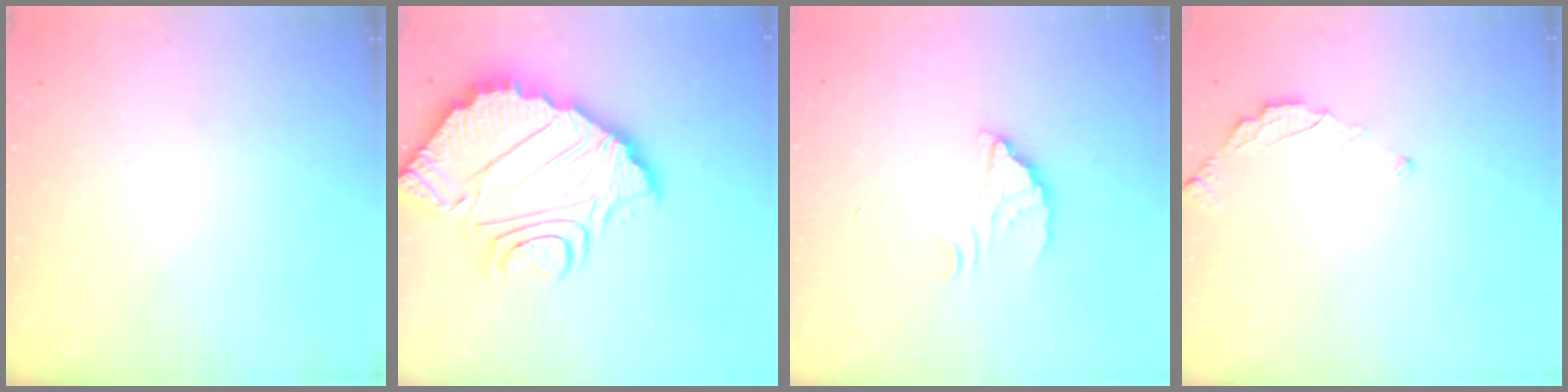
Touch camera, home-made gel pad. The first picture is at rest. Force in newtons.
{"total": 18.3, "press": 18.3, "slide": 1.8}
{"total": 2.5, "press": 2.5, "slide": 0.1}
{"total": 2.9, "press": 2.9, "slide": 0.3}